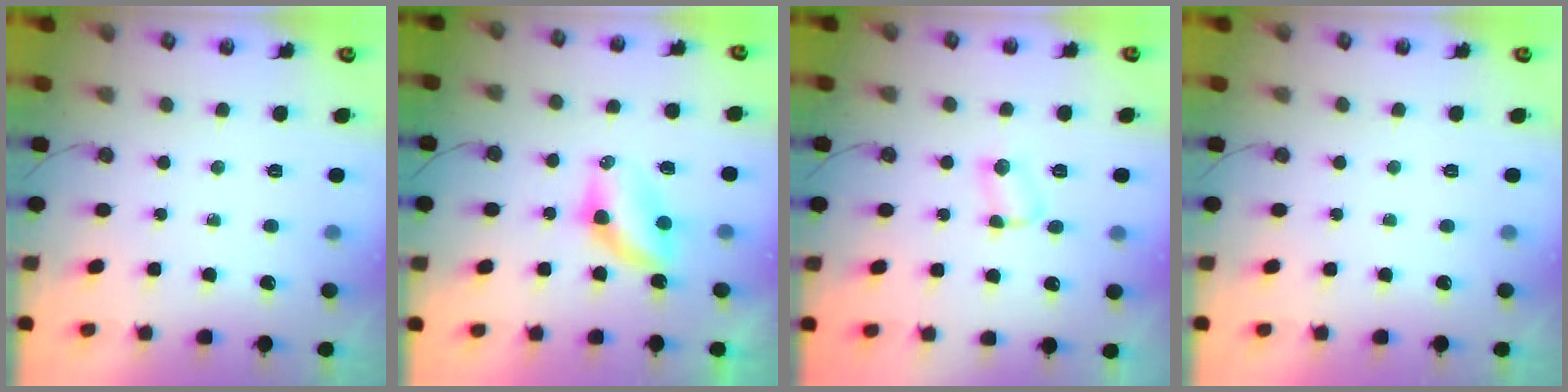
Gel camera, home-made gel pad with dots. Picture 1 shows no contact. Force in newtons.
{"total": 5.6, "press": 5.6, "slide": 0.7}
{"total": 2.9, "press": 2.9, "slide": 0.5}
{"total": 0.0}